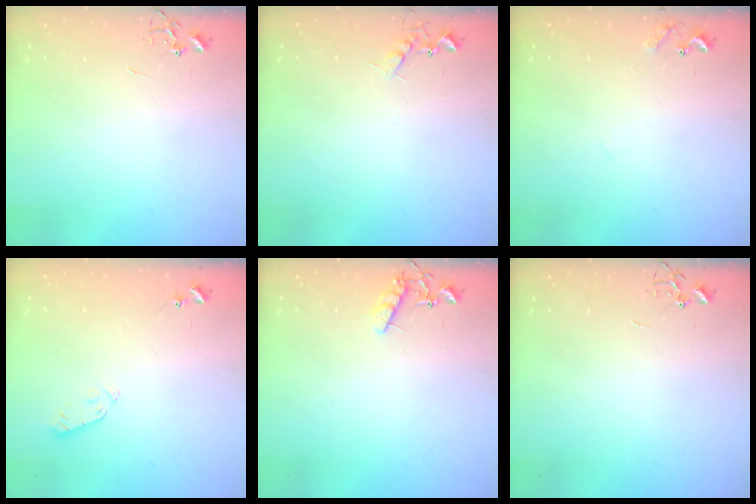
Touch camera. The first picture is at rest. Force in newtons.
{"total": 6.6, "press": 6.5, "slide": 0.7}
{"total": 7.8, "press": 7.8, "slide": 0.5}
{"total": 3.8, "press": 3.7, "slide": 0.8}
{"total": 8.1, "press": 8.1, "slide": 0.3}
{"total": 0.0}